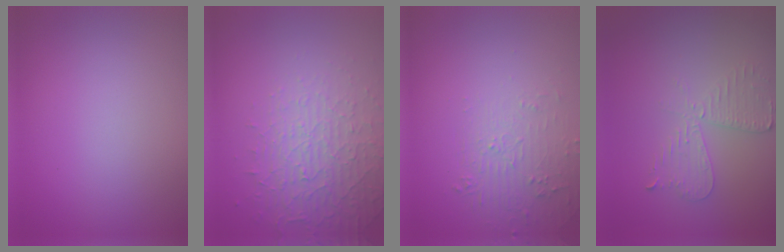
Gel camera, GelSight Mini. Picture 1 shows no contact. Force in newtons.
{"total": 4.5, "press": 3.1, "slide": 3.2}
{"total": 1.9, "press": 0.8, "slide": 1.7}
{"total": 2.6, "press": 2.5, "slide": 0.5}